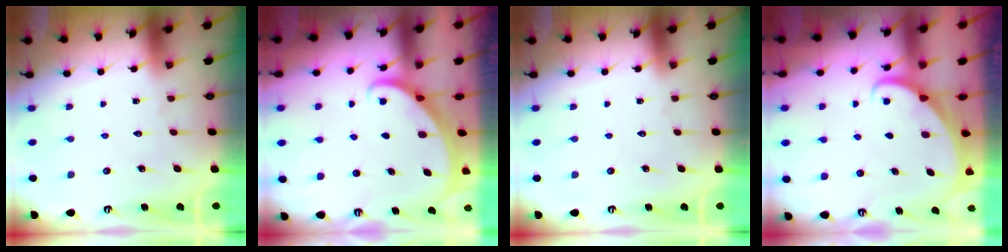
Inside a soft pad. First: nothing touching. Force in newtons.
{"total": 1.6, "press": 1.6, "slide": 0.0}
{"total": 0.0}
{"total": 1.9, "press": 1.9, "slide": 0.2}